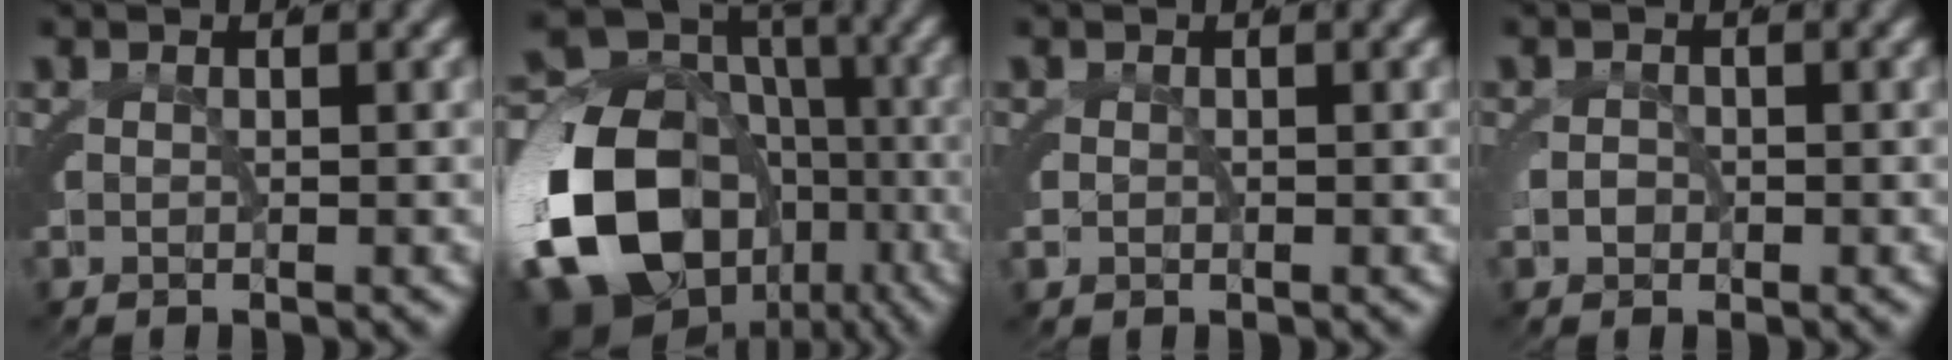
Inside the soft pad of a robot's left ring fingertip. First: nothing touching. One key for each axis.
{"total": 20.0, "fx": -3.3, "fy": 16.1, "fz": 11.4, "tx": -0.256, "ty": -0.067, "tz": -0.035}
{"total": 0.7, "fx": -0.1, "fy": 0.6, "fz": 0.4, "tx": -0.017, "ty": -0.003, "tz": 0.002}
{"total": 0.6, "fx": -0.4, "fy": 0.5, "fz": 0.2, "tx": -0.008, "ty": -0.003, "tz": -0.003}